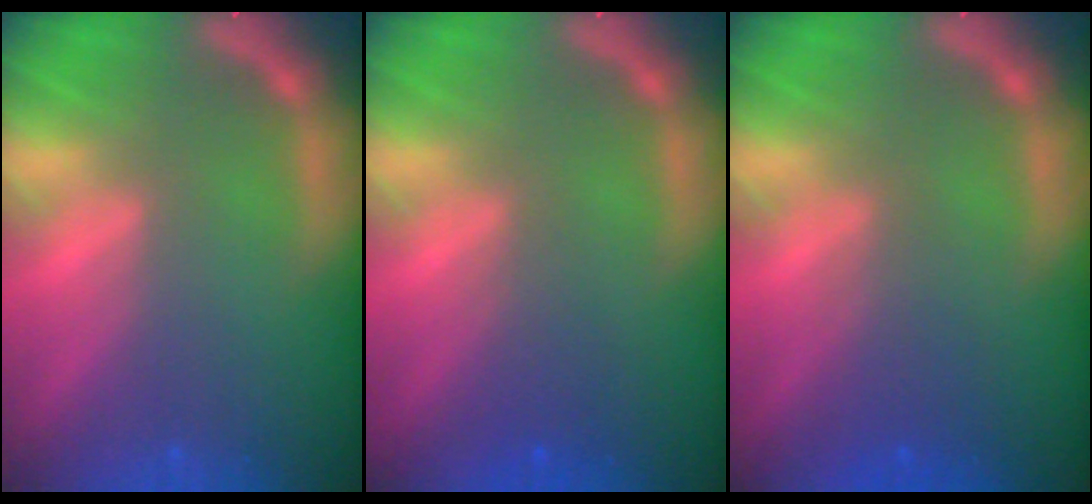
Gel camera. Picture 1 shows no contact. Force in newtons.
{"total": 2.0}
{"total": 2.5}